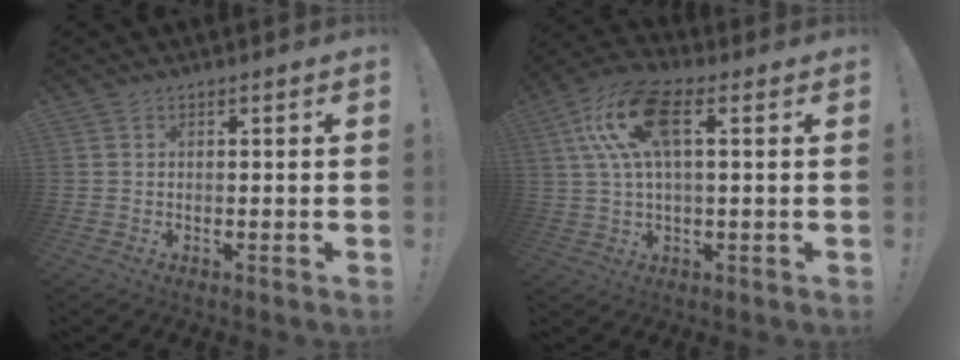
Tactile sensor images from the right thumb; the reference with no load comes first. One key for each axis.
{"total": 15.2, "fx": 3.9, "fy": 7.0, "fz": 12.9, "tx": -0.251, "ty": 0.006, "tz": 0.069}